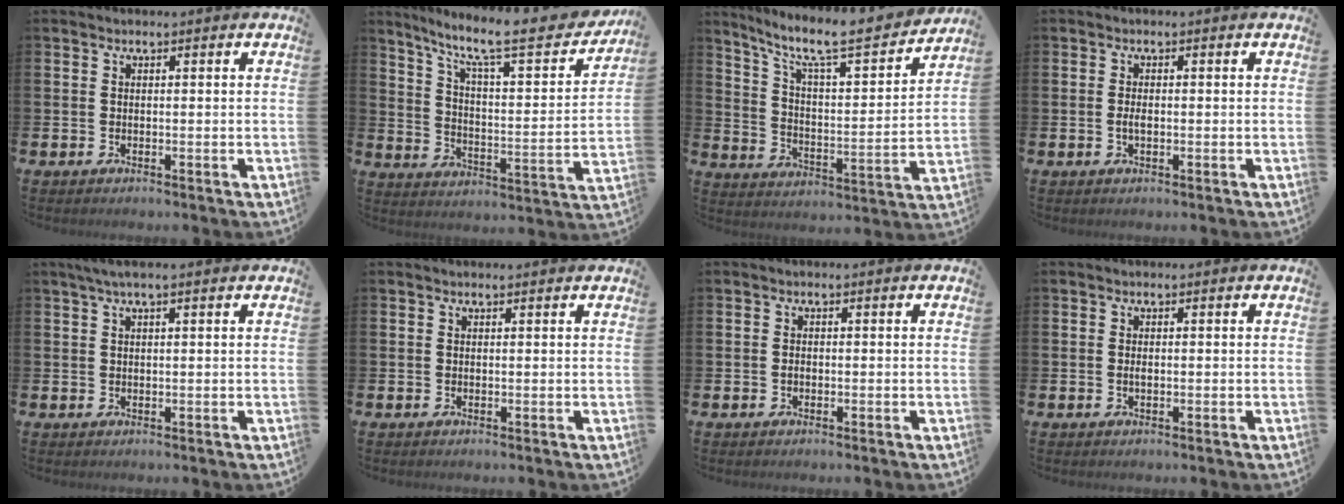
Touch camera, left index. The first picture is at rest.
{"total": 10.7, "force": [8.4, 2.3, 6.1], "torque": [-0.129, -0.055, 0.132]}
{"total": 9.6, "force": [8.3, 1.4, 4.6], "torque": [-0.110, -0.062, 0.133]}
{"total": 1.4, "force": [-0.2, 0.6, 1.3], "torque": [-0.024, 0.002, -0.006]}
{"total": 2.3, "force": [1.5, 0.2, 1.7], "torque": [-0.042, 0.008, 0.027]}
{"total": 0.5, "force": [0.5, 0.0, 0.2], "torque": [0.007, -0.004, 0.007]}
{"total": 0.7, "force": [-0.3, 0.4, 0.4], "torque": [-0.009, 0.002, -0.006]}
{"total": 0.7, "force": [-0.1, 0.3, 0.6], "torque": [-0.013, 0.001, -0.002]}